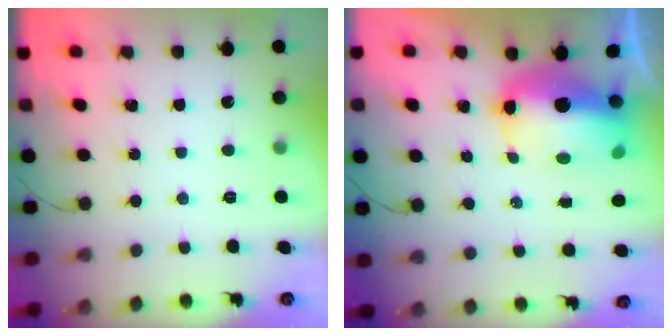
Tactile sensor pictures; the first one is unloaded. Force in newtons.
{"total": 14.3, "press": 14.0, "slide": 2.9}